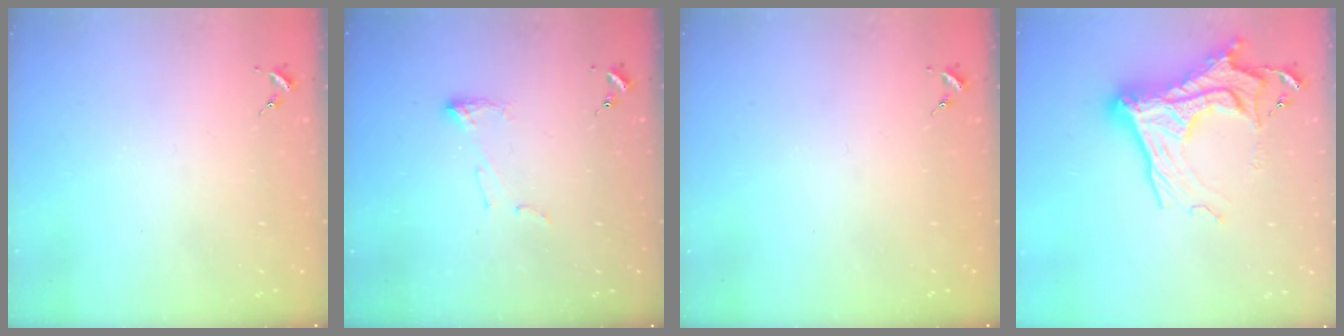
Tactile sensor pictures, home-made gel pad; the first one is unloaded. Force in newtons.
{"total": 5.4, "press": 5.4, "slide": 0.8}
{"total": 0.0}
{"total": 20.8, "press": 20.7, "slide": 1.7}